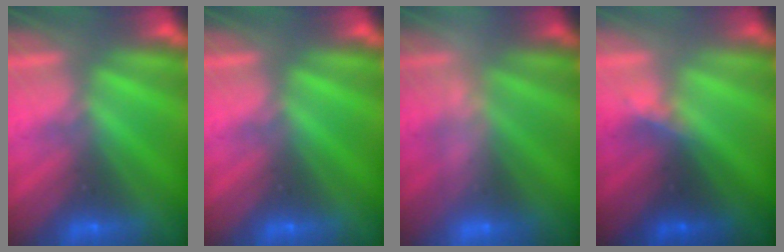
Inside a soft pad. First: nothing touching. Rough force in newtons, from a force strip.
{"total": 0.0}
{"total": 2.4}
{"total": 1.5}